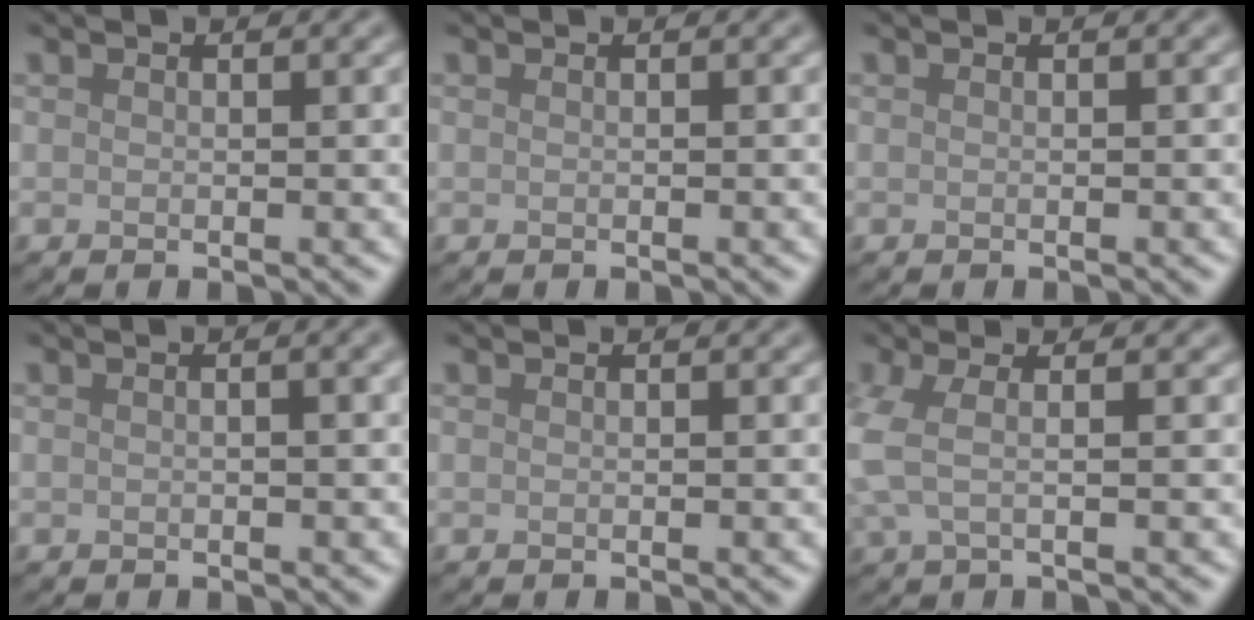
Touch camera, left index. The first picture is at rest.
{"total": 0.0}
{"total": 0.0}
{"total": 2.3, "force": [0.5, 0.9, 2.1], "torque": [-0.017, 0.005, -0.006]}
{"total": 0.0}
{"total": 2.8, "force": [0.1, 0.8, 2.6], "torque": [-0.065, 0.003, -0.006]}